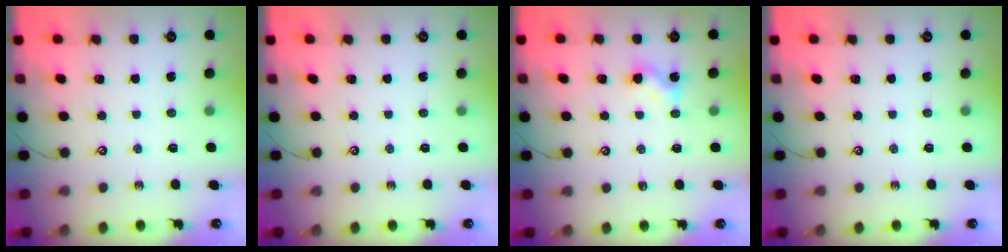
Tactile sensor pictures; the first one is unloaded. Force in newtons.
{"total": 0.0}
{"total": 3.6, "press": 3.6, "slide": 0.5}
{"total": 0.0}